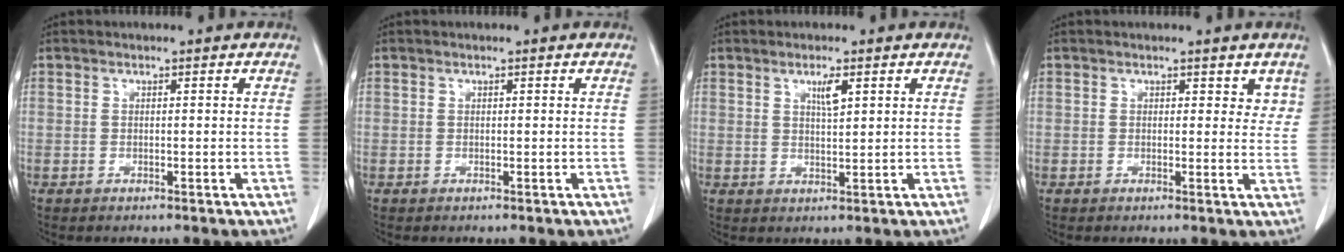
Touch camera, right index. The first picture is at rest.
{"total": 0.0}
{"total": 2.7, "force": [1.4, 0.4, 2.3], "torque": [-0.041, -0.003, 0.026]}
{"total": 2.6, "force": [1.6, 1.7, 1.1], "torque": [0.005, -0.003, 0.017]}